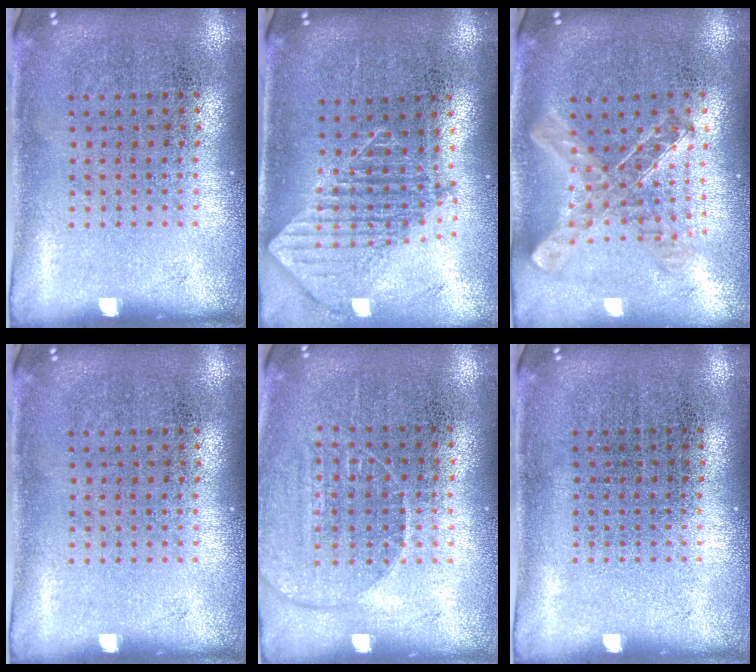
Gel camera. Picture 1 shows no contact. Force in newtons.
{"total": 1.9, "press": 1.4, "slide": 1.2}
{"total": 1.1, "press": 1.1, "slide": 0.2}
{"total": 0.0}
{"total": 1.4, "press": 1.3, "slide": 0.6}
{"total": 0.0}